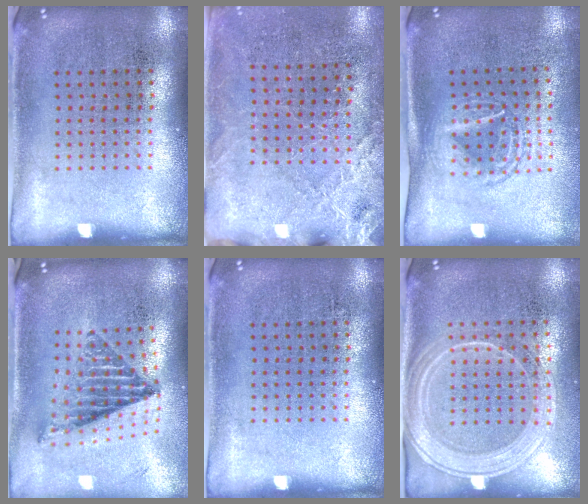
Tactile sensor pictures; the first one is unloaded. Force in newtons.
{"total": 2.6, "press": 2.5, "slide": 0.7}
{"total": 1.7, "press": 1.4, "slide": 1.0}
{"total": 1.3, "press": 1.1, "slide": 0.7}
{"total": 0.0}
{"total": 2.1, "press": 1.9, "slide": 0.9}